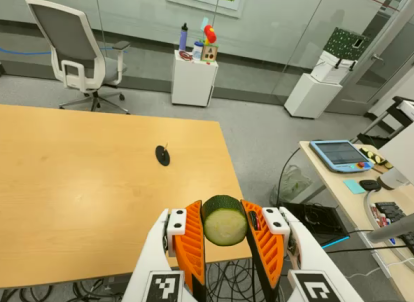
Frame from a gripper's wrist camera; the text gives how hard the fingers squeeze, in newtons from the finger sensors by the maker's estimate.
{"total": 13.4, "left": 14.3, "right": 12.6}